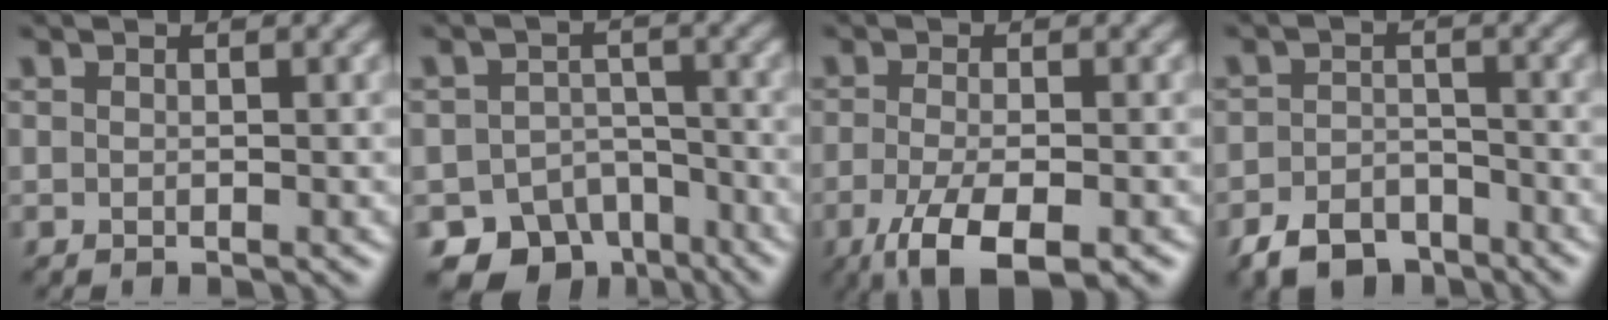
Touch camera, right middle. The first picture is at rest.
{"total": 6.7, "force": [-5.1, 4.2, 1.3], "torque": [-0.008, -0.015, -0.078]}
{"total": 6.3, "force": [-3.6, 2.1, 4.7], "torque": [-0.100, -0.013, -0.061]}
{"total": 4.5, "force": [-3.5, 2.4, 1.5], "torque": [-0.026, 0.000, -0.070]}